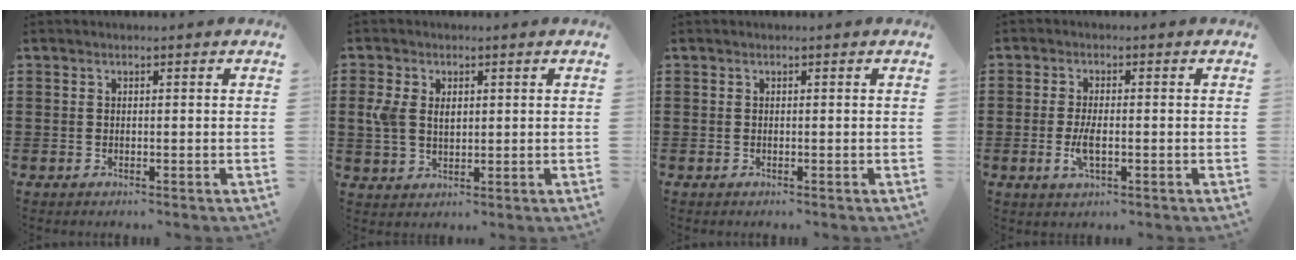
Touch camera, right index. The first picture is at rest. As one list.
[{"total": 4.0, "force": [0.9, 2.7, 2.8], "torque": [-0.078, 0.004, 0.010]}, {"total": 0.0}, {"total": 3.5, "force": [-0.8, 1.2, 3.2], "torque": [-0.070, -0.002, -0.017]}]